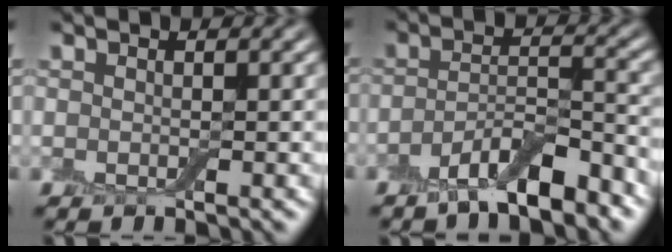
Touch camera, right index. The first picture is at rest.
{"total": 5.4, "force": [-3.8, 1.4, 3.6], "torque": [-0.060, -0.001, -0.069]}